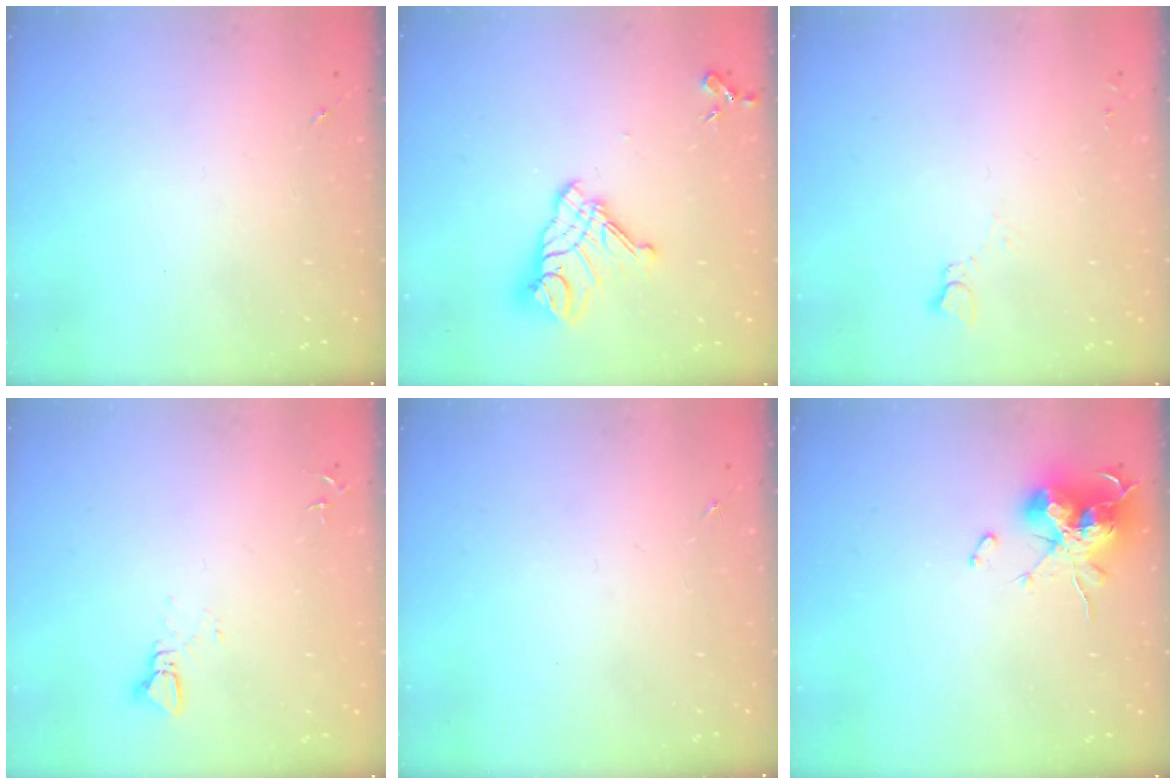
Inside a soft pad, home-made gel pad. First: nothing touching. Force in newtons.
{"total": 14.4, "press": 14.3, "slide": 1.9}
{"total": 2.5, "press": 2.5, "slide": 0.1}
{"total": 2.3, "press": 2.3, "slide": 0.1}
{"total": 0.0}
{"total": 15.3, "press": 15.3, "slide": 0.1}